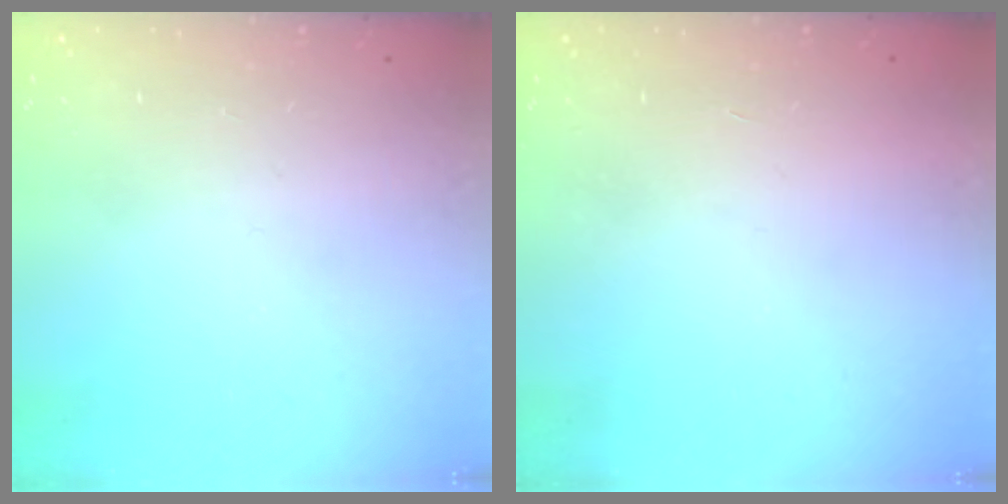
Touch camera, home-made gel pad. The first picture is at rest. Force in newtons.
{"total": 1.5, "press": 1.5, "slide": 0.1}